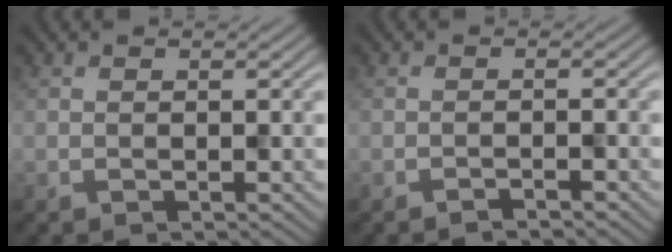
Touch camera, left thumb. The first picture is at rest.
{"total": 1.1, "force": [-1.0, 0.0, 0.4], "torque": [-0.005, 0.003, -0.021]}